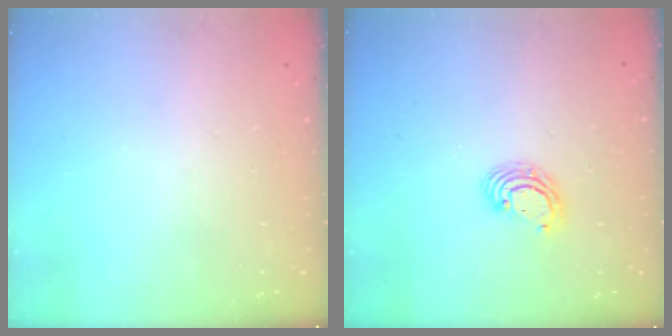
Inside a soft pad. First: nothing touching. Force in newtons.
{"total": 4.2, "press": 4.2, "slide": 0.2}